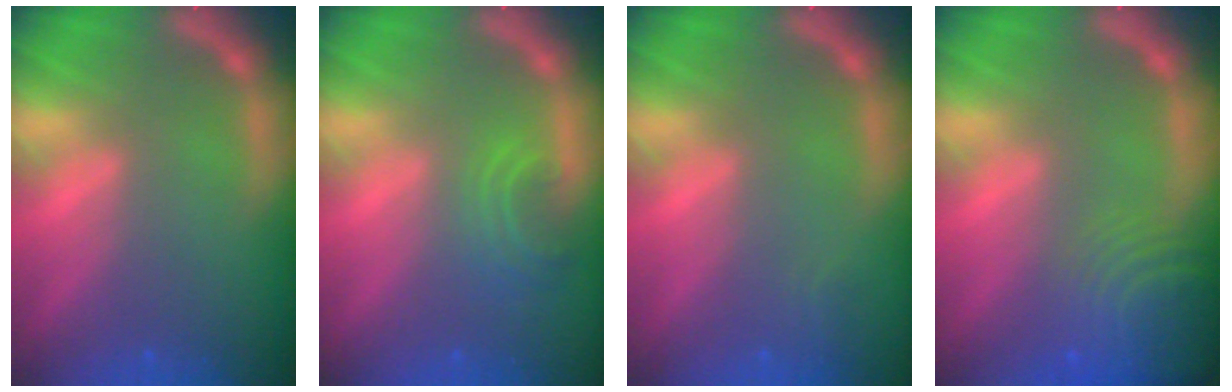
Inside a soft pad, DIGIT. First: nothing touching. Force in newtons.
{"total": 2.9}
{"total": 0.9}
{"total": 9.5}